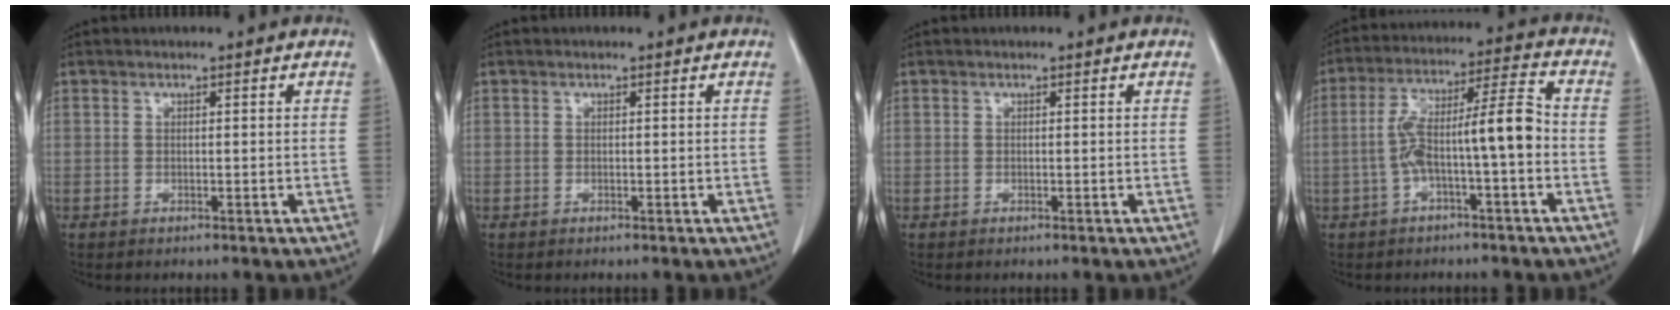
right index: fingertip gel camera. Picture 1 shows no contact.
{"total": 0.0}
{"total": 0.0}
{"total": 9.9, "force": [-2.0, 0.9, 9.7], "torque": [-0.172, 0.040, -0.034]}